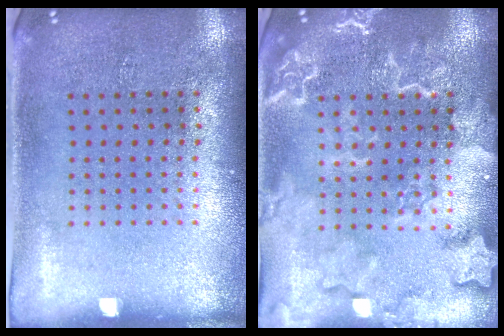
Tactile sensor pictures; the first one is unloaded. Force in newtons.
{"total": 2.8, "press": 2.8, "slide": 0.4}